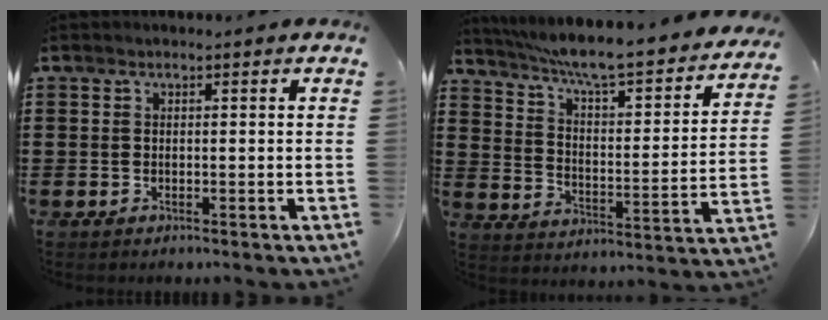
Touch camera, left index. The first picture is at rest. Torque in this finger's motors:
{"motor_torque": [1.35, -0.79, 0.39, 0.21]}